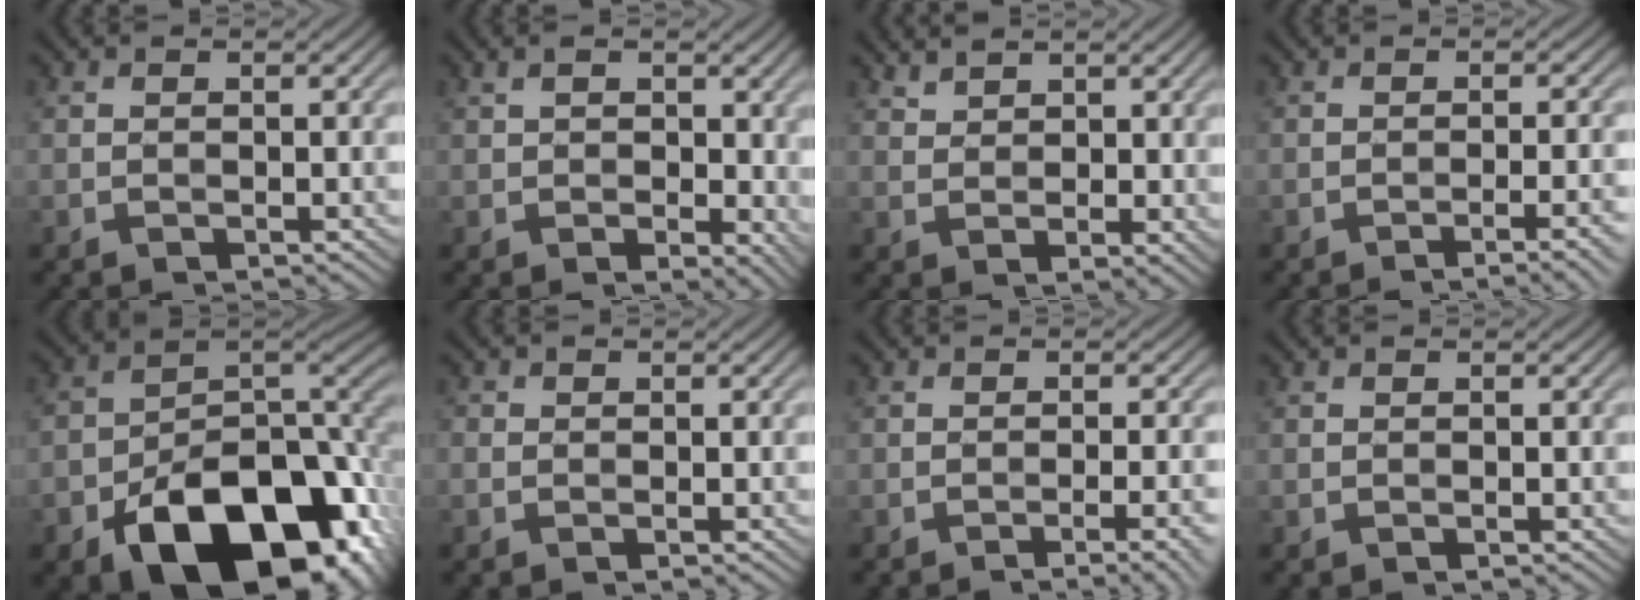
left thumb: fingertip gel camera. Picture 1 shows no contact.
{"total": 6.4, "force": [1.1, 4.1, 4.8], "torque": [-0.059, -0.004, 0.020]}
{"total": 3.6, "force": [2.7, 1.9, 1.5], "torque": [-0.032, 0.000, 0.058]}
{"total": 4.3, "force": [-2.0, 0.7, 3.7], "torque": [-0.048, 0.014, -0.036]}
{"total": 19.9, "force": [-10.0, 12.1, 12.2], "torque": [-0.180, -0.051, -0.145]}
{"total": 0.7, "force": [-0.2, 0.7, 0.2], "torque": [-0.002, -0.003, -0.004]}
{"total": 4.5, "force": [-2.1, 0.8, 3.9], "torque": [-0.049, 0.011, -0.033]}
{"total": 0.0}